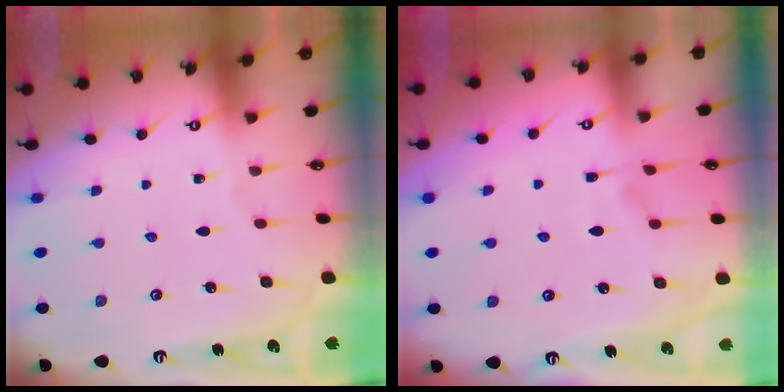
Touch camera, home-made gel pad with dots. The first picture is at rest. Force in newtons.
{"total": 1.4, "press": 0.5, "slide": 1.3}